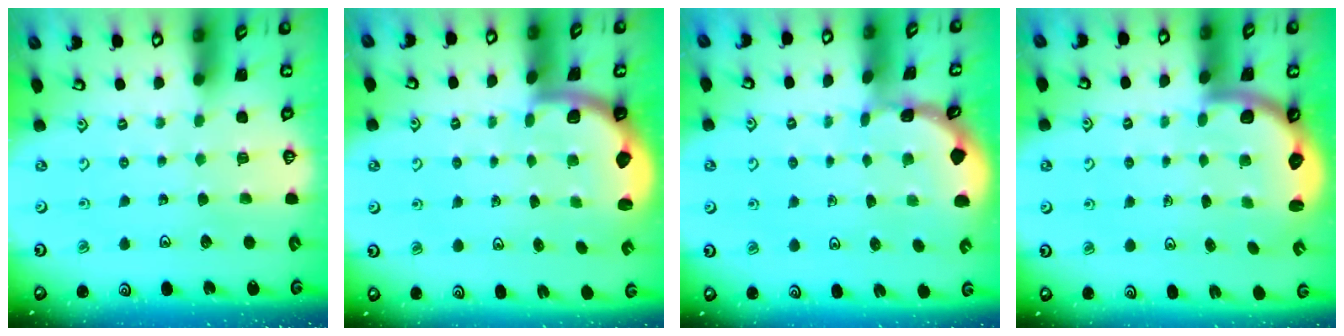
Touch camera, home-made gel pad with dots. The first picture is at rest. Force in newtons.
{"total": 1.9, "press": 1.8, "slide": 0.5}
{"total": 0.7, "press": 0.7, "slide": 0.1}
{"total": 2.8, "press": 2.2, "slide": 1.8}